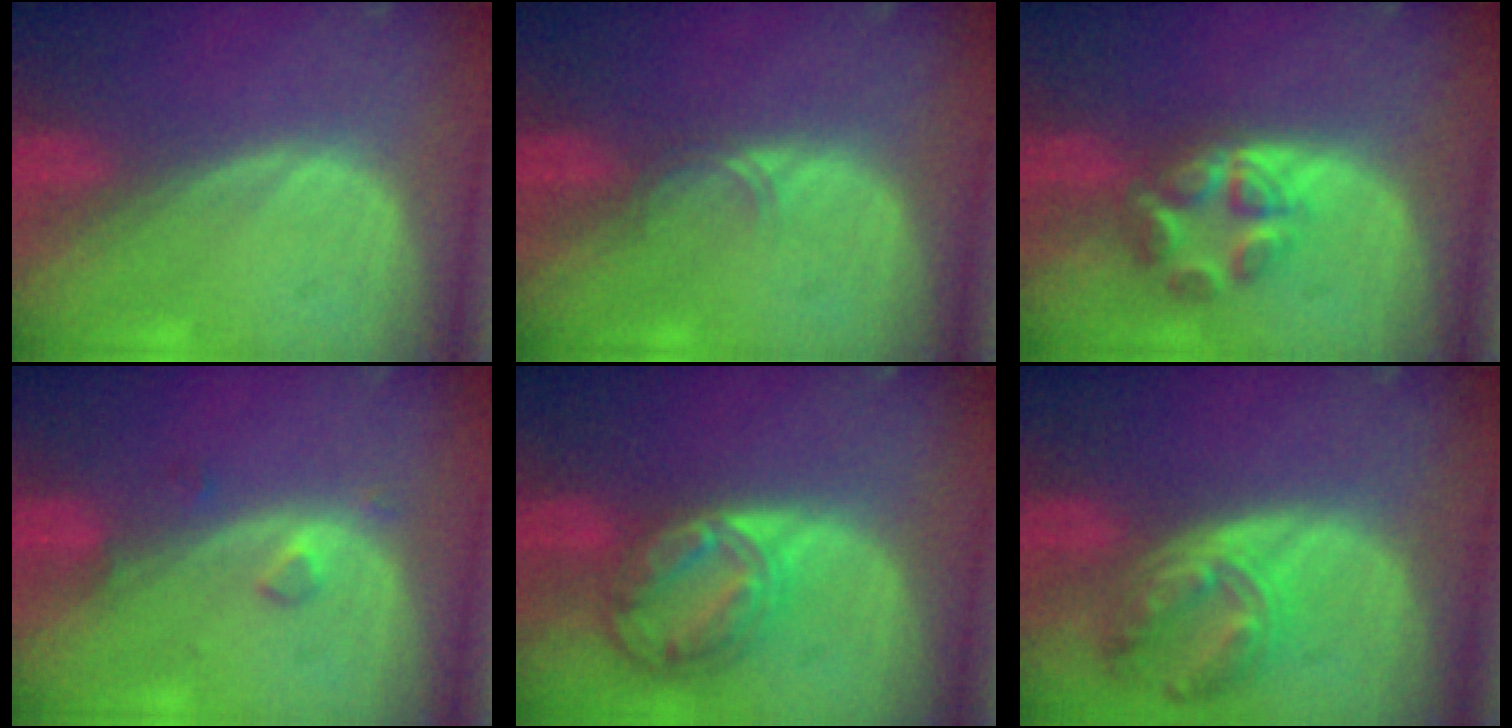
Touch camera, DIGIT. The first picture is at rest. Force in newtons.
{"total": 1.4, "press": 1.4, "slide": 0.2}
{"total": 5.9, "press": 5.4, "slide": 2.2}
{"total": 1.8, "press": 1.8, "slide": 0.1}
{"total": 8.6, "press": 7.3, "slide": 4.5}
{"total": 8.0, "press": 7.0, "slide": 3.9}